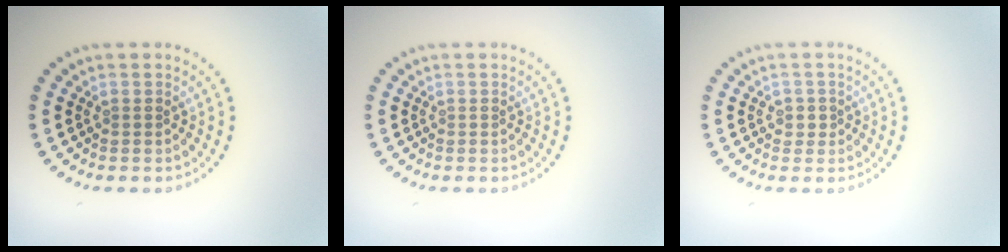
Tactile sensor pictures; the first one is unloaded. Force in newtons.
{"total": 0.0}
{"total": 1.2, "press": 1.0, "slide": 0.6}